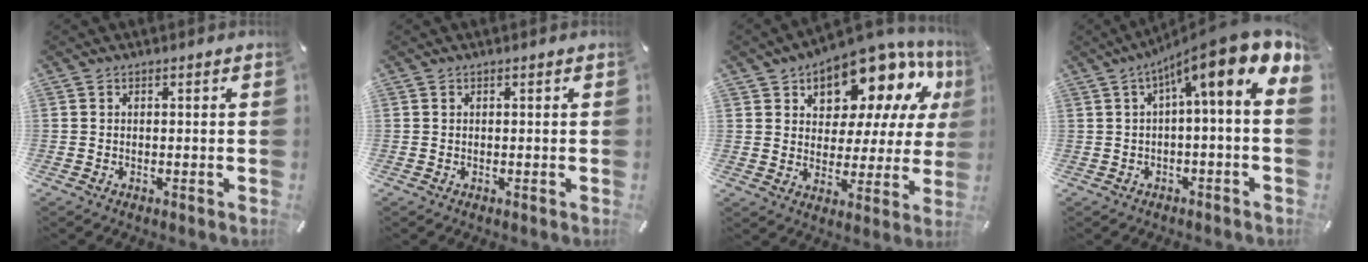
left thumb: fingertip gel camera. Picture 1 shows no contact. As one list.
[{"total": 0.0}, {"total": 14.7, "force": [10.3, 8.0, 6.7], "torque": [-0.107, -0.079, 0.178]}, {"total": 12.5, "force": [5.0, 1.8, 11.3], "torque": [-0.175, -0.047, 0.076]}]